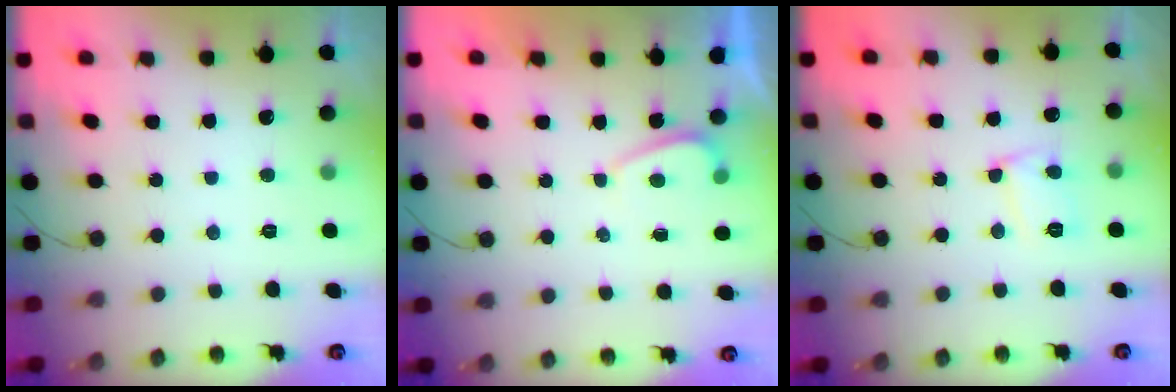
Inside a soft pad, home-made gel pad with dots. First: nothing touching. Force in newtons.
{"total": 0.6, "press": 0.4, "slide": 0.5}
{"total": 8.7, "press": 8.7, "slide": 0.6}